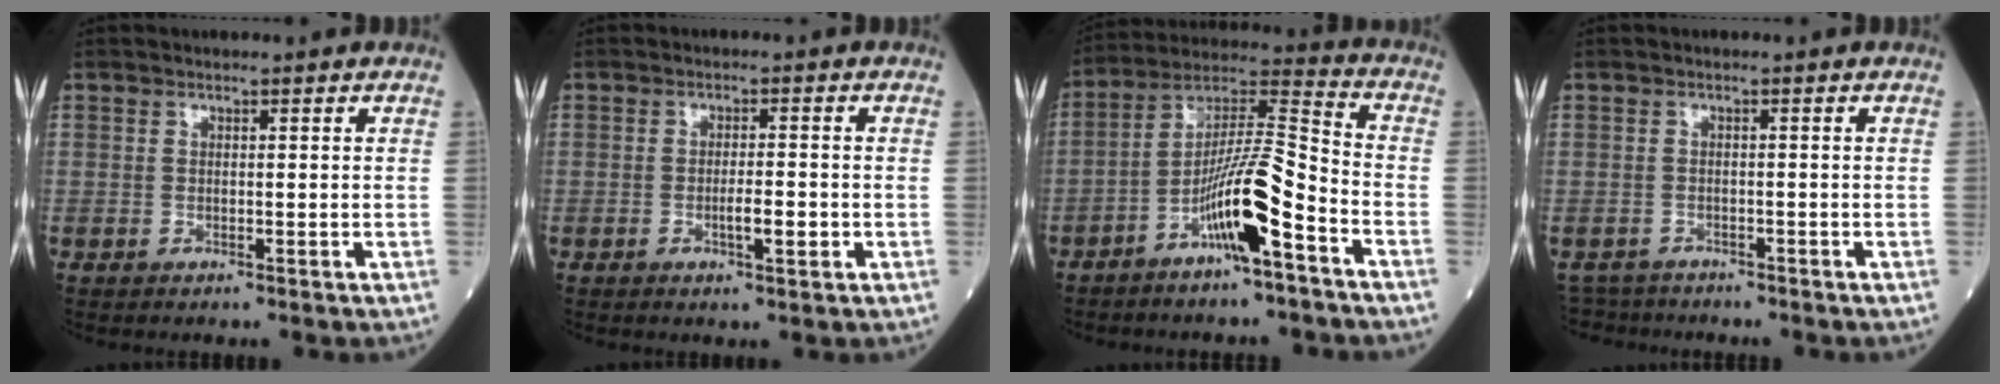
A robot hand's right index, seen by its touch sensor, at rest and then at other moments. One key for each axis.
{"total": 3.3, "fx": -0.9, "fy": 0.5, "fz": 3.2, "tx": -0.053, "ty": -0.001, "tz": -0.012}
{"total": 12.6, "fx": -6.1, "fy": 0.9, "fz": 11.0, "tx": -0.208, "ty": 0.010, "tz": -0.111}
{"total": 3.7, "fx": -3.4, "fy": 1.4, "fz": -0.8, "tx": 0.013, "ty": -0.005, "tz": -0.063}